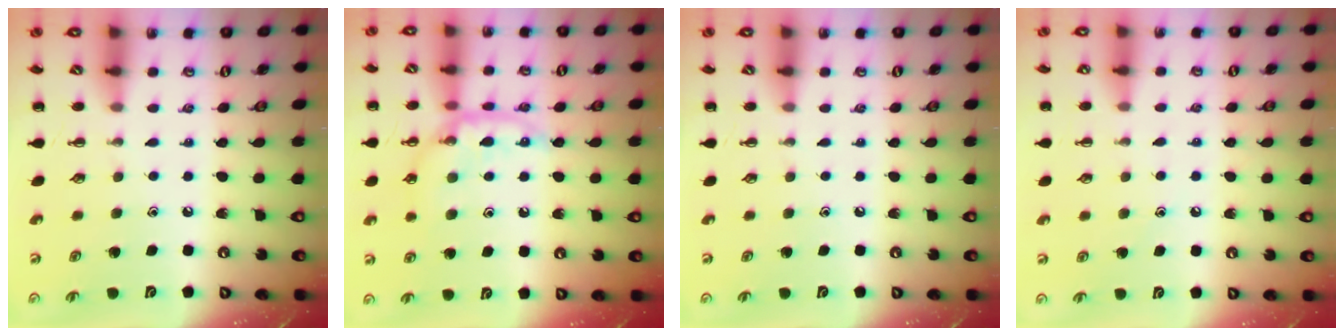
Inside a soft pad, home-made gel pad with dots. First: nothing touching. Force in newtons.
{"total": 12.9, "press": 12.9, "slide": 1.3}
{"total": 0.0}
{"total": 6.6, "press": 6.4, "slide": 1.6}